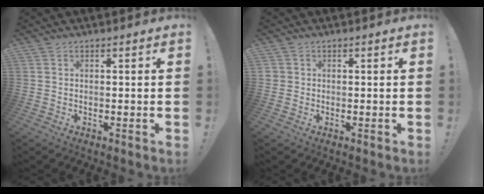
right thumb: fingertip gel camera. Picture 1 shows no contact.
{"total": 1.4, "force": [0.1, 1.4, 0.3], "torque": [-0.007, 0.005, 0.003]}